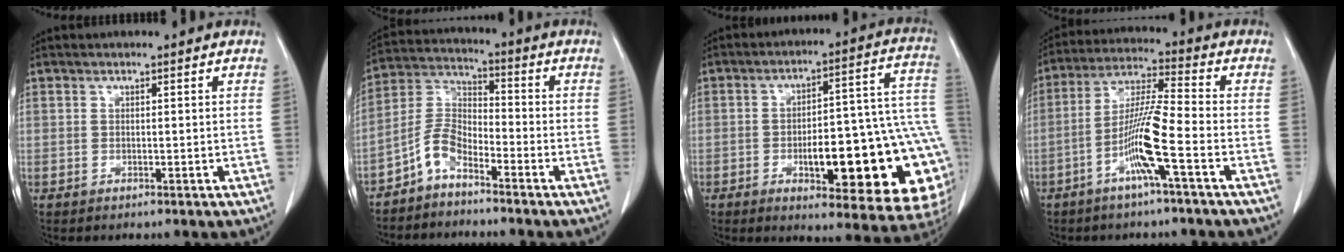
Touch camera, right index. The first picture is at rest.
{"total": 5.8, "force": [-4.3, 2.4, 3.1], "torque": [-0.069, 0.013, -0.096]}
{"total": 23.4, "force": [-5.3, 6.0, 22.0], "torque": [-0.197, 0.028, -0.055]}
{"total": 9.9, "force": [-3.9, -0.5, 9.0], "torque": [-0.179, 0.003, -0.080]}